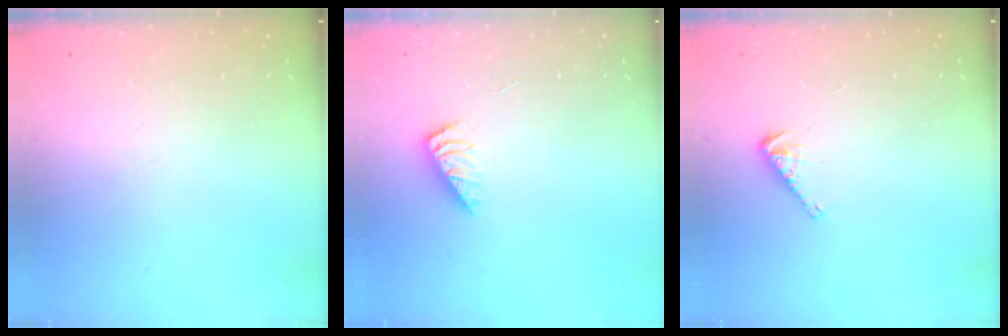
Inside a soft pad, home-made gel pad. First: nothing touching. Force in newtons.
{"total": 2.5, "press": 2.5, "slide": 0.4}
{"total": 5.0, "press": 4.9, "slide": 0.7}